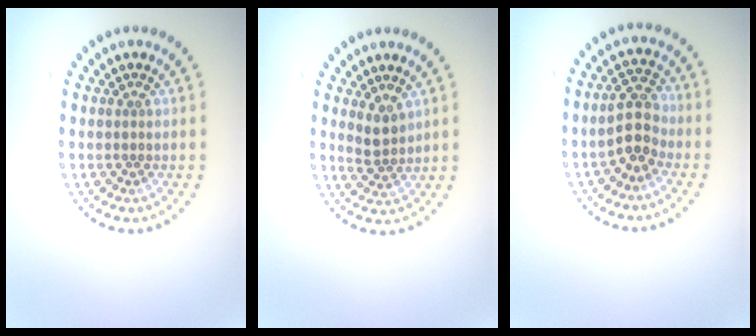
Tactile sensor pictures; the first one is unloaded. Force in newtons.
{"total": 1.9, "press": 1.6, "slide": 1.0}
{"total": 3.2, "press": 3.0, "slide": 1.1}